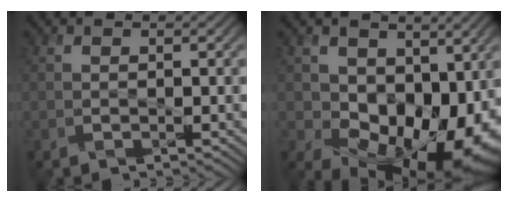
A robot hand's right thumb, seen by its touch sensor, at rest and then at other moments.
{"total": 14.1, "force": [1.0, 9.8, 10.1], "torque": [-0.149, -0.031, 0.035]}